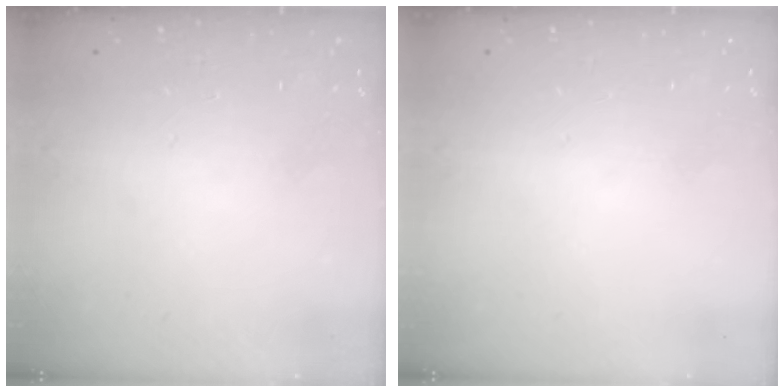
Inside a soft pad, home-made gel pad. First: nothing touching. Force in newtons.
{"total": 0.0}